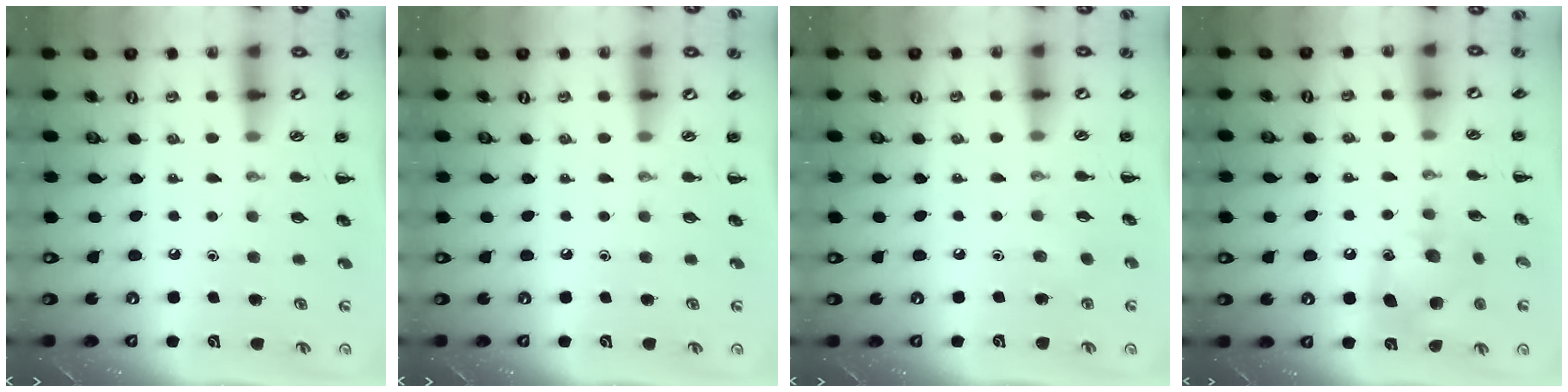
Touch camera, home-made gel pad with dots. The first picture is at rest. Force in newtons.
{"total": 0.0}
{"total": 1.7, "press": 1.6, "slide": 0.6}
{"total": 11.8, "press": 11.7, "slide": 1.6}